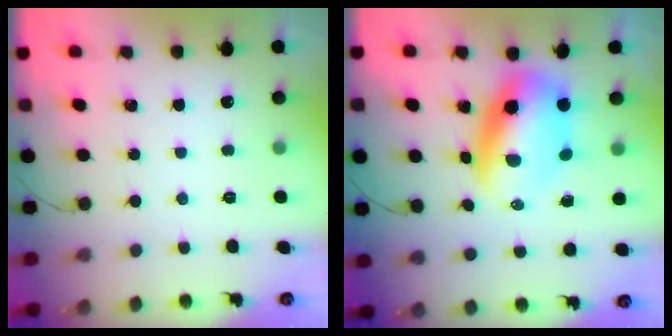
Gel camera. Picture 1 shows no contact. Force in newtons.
{"total": 10.7, "press": 10.3, "slide": 2.9}